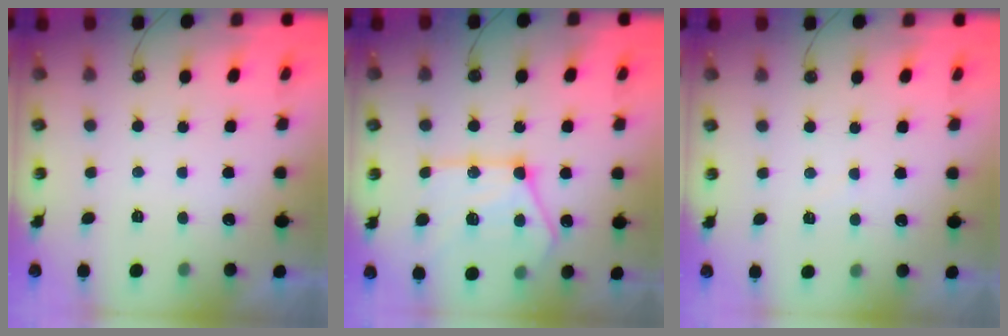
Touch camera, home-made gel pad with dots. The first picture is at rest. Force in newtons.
{"total": 20.8, "press": 20.7, "slide": 2.1}
{"total": 2.5, "press": 2.5, "slide": 0.3}